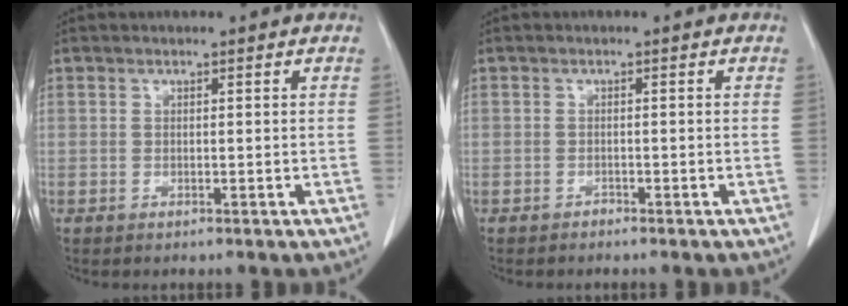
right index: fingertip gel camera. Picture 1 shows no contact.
{"total": 0.5, "force": [-0.5, 0.1, 0.0], "torque": [-0.005, -0.002, -0.012]}